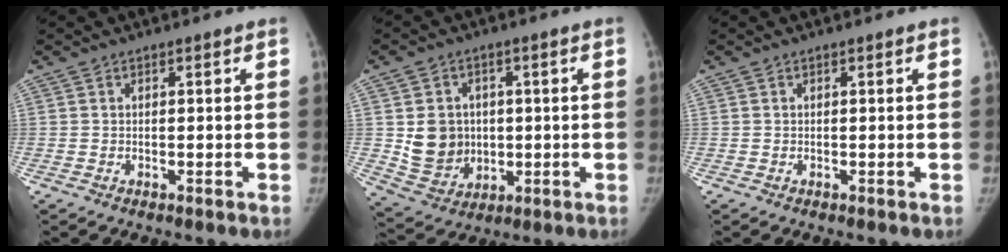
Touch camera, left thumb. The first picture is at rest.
{"total": 10.0, "force": [0.5, 8.9, 4.7], "torque": [-0.044, -0.006, 0.028]}
{"total": 0.0}